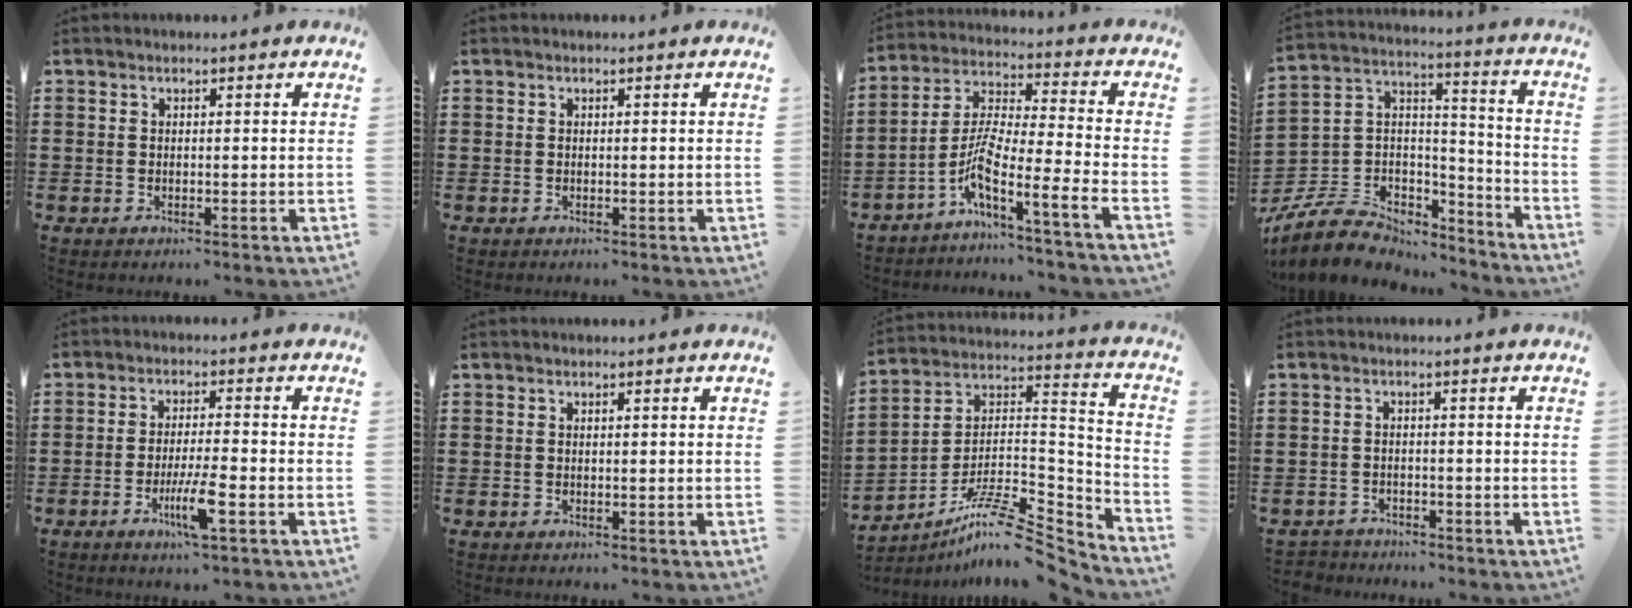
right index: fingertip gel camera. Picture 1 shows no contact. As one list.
[{"total": 0.0}, {"total": 7.5, "force": [-5.1, -0.4, 5.4], "torque": [-0.123, -0.030, -0.111]}, {"total": 8.3, "force": [-6.1, 5.1, 2.2], "torque": [-0.076, 0.000, -0.120]}, {"total": 6.2, "force": [-2.6, 0.5, 5.6], "torque": [-0.111, -0.015, -0.049]}, {"total": 0.0}, {"total": 10.3, "force": [-7.6, 2.5, 6.5], "torque": [-0.123, 0.006, -0.151]}, {"total": 1.6, "force": [-1.5, 0.4, -0.3], "torque": [0.000, 0.004, -0.035]}]